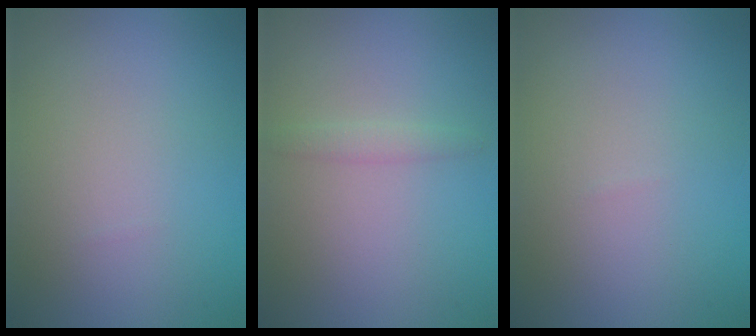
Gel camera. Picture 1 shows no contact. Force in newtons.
{"total": 1.1, "press": 1.1, "slide": 0.0}
{"total": 0.0}